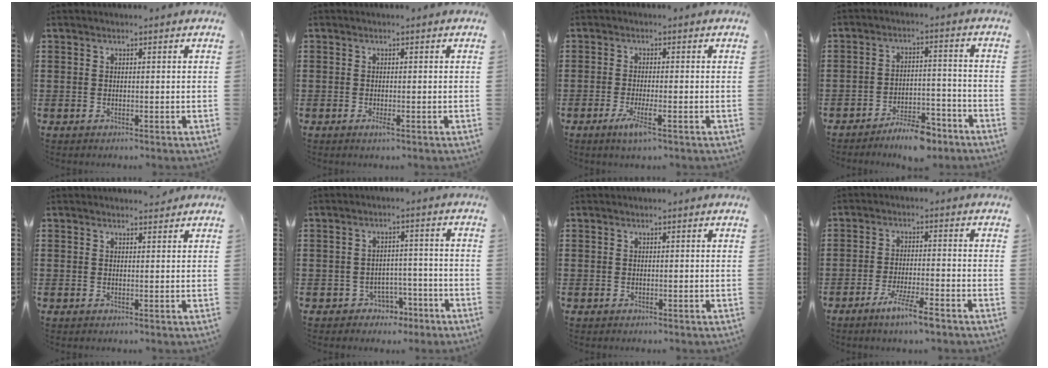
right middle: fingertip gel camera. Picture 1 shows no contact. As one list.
[{"total": 1.2, "force": [-0.4, 0.1, 1.1], "torque": [-0.019, -0.004, -0.007]}, {"total": 3.4, "force": [-1.5, 0.2, 3.0], "torque": [-0.064, -0.013, -0.029]}, {"total": 6.1, "force": [-5.4, 1.3, 2.6], "torque": [-0.043, 0.009, -0.101]}, {"total": 1.1, "force": [1.0, 0.3, 0.1], "torque": [0.003, -0.002, 0.017]}, {"total": 3.2, "force": [-2.7, 1.6, 0.4], "torque": [-0.017, 0.007, -0.058]}, {"total": 0.0}, {"total": 5.4, "force": [-3.8, 0.2, 3.8], "torque": [-0.074, -0.008, -0.068]}]